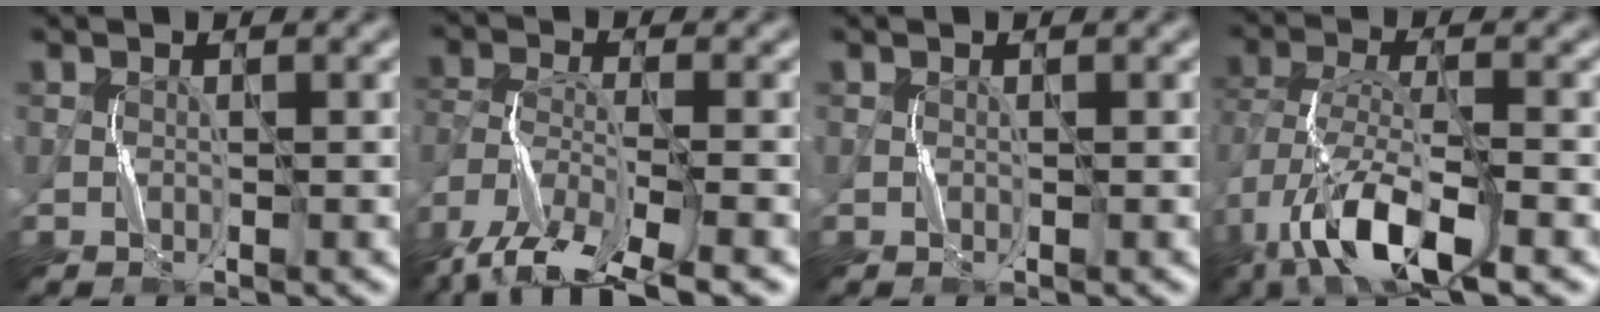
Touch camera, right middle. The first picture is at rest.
{"total": 10.0, "force": [-7.6, 2.7, 5.9], "torque": [-0.123, -0.024, -0.136]}
{"total": 0.0}
{"total": 9.3, "force": [-5.0, 3.3, 7.1], "torque": [-0.142, -0.004, -0.097]}